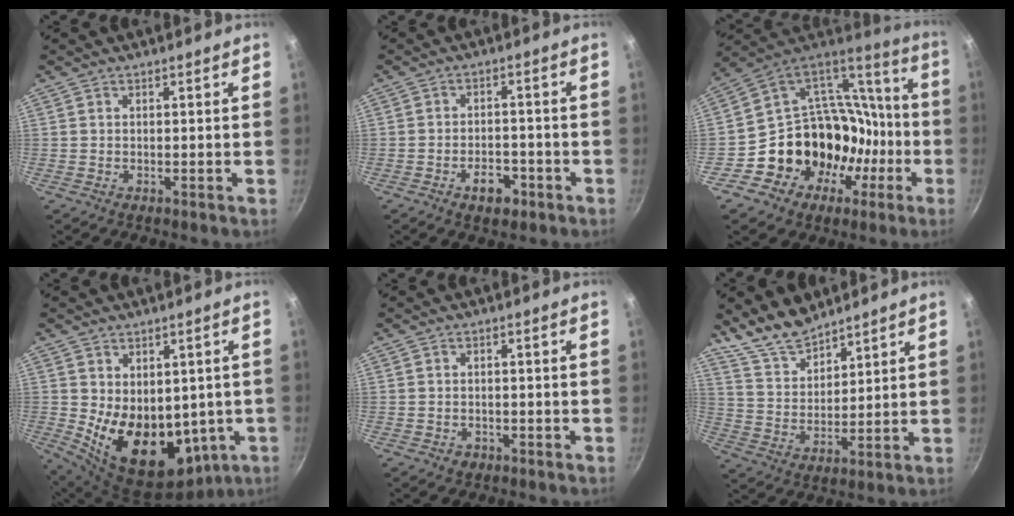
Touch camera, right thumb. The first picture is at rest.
{"total": 5.4, "force": [-2.8, 3.2, 3.3], "torque": [-0.032, 0.020, -0.042]}
{"total": 23.1, "force": [-6.3, 19.3, 10.9], "torque": [-0.145, 0.078, -0.083]}
{"total": 17.0, "force": [-0.5, 11.7, 12.4], "torque": [-0.165, -0.030, 0.031]}
{"total": 1.7, "force": [-0.9, 1.4, 0.6], "torque": [-0.011, 0.006, -0.005]}
{"total": 9.5, "force": [8.3, 3.6, 3.1], "torque": [-0.039, -0.047, 0.164]}